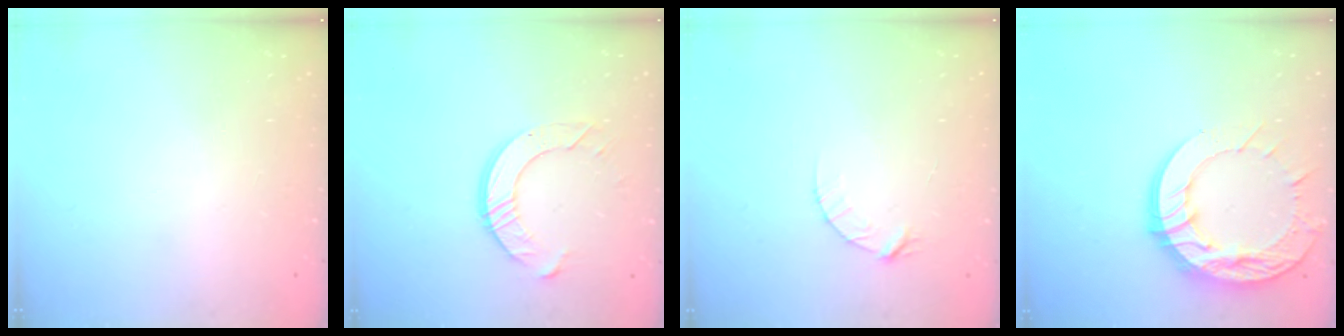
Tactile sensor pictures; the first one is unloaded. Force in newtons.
{"total": 9.1, "press": 9.0, "slide": 0.7}
{"total": 4.4, "press": 4.4, "slide": 0.4}
{"total": 20.5, "press": 20.5, "slide": 1.9}